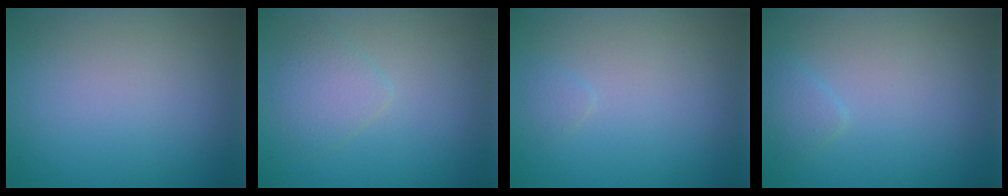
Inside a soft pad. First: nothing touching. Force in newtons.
{"total": 2.0, "press": 1.9, "slide": 0.1}
{"total": 0.6, "press": 0.6, "slide": 0.1}
{"total": 1.2, "press": 1.2, "slide": 0.1}